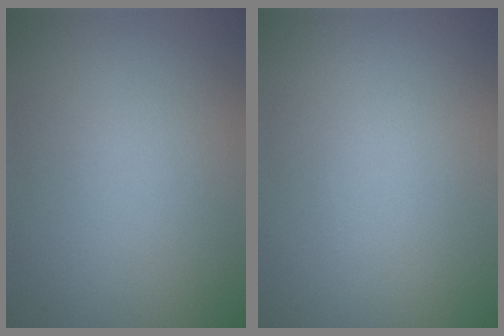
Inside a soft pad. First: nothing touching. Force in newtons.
{"total": 0.0}